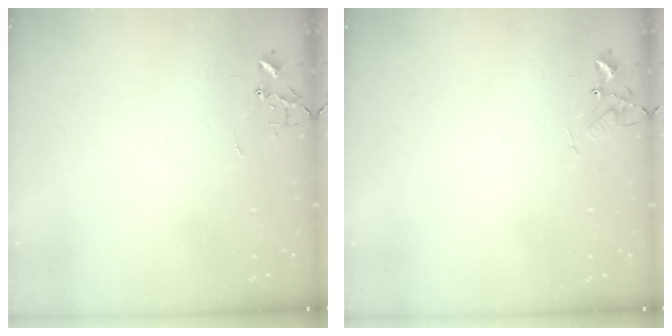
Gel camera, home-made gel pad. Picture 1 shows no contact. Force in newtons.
{"total": 5.9, "press": 5.9, "slide": 0.3}